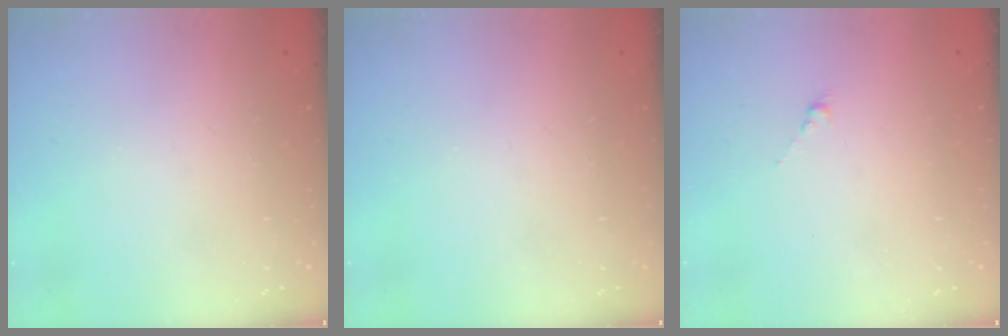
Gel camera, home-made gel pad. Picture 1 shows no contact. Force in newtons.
{"total": 0.0}
{"total": 0.5, "press": 0.3, "slide": 0.4}